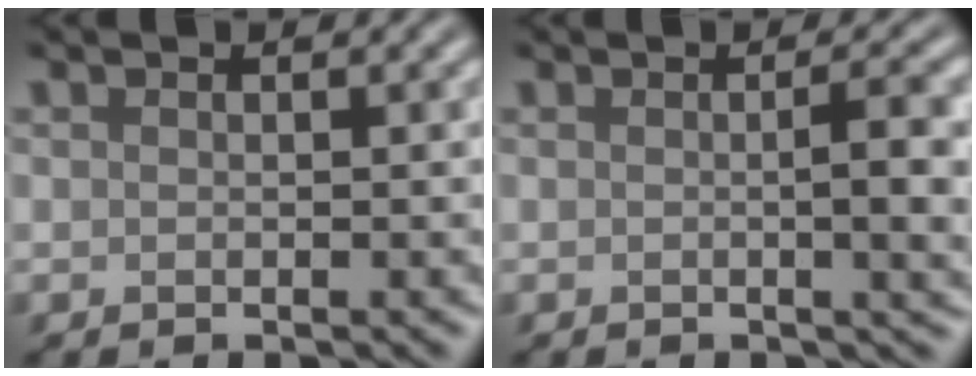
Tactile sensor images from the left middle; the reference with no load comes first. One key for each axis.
{"total": 4.0, "fx": 0.0, "fy": 1.0, "fz": 3.9, "tx": -0.049, "ty": 0.005, "tz": -0.001}